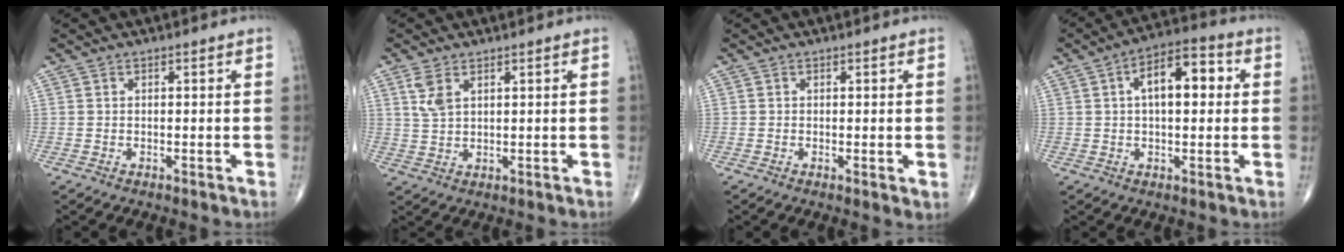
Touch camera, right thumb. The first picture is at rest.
{"total": 4.0, "force": [2.0, 2.0, 2.8], "torque": [-0.062, 0.001, 0.048]}
{"total": 1.5, "force": [0.0, 0.5, 1.4], "torque": [-0.023, -0.007, -0.002]}
{"total": 10.7, "force": [2.0, 5.3, 9.1], "torque": [-0.129, 0.025, 0.023]}